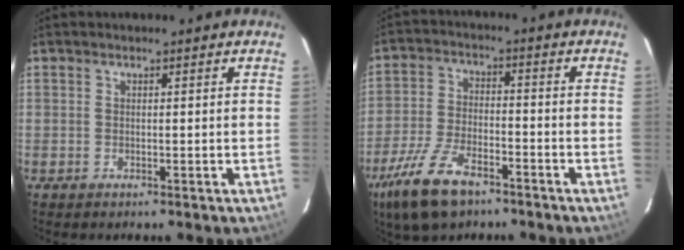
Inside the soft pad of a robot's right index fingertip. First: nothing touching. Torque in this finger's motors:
{"motor_torque": [0.39, -0.37, 0.56, 0.15]}